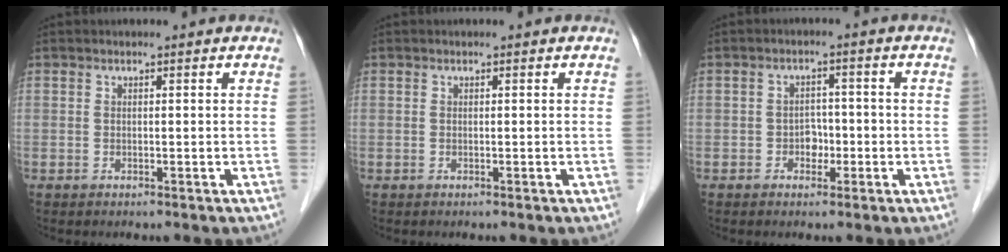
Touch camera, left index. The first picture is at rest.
{"total": 0.0}
{"total": 2.7, "force": [-1.1, 2.0, 1.6], "torque": [-0.019, 0.006, -0.018]}